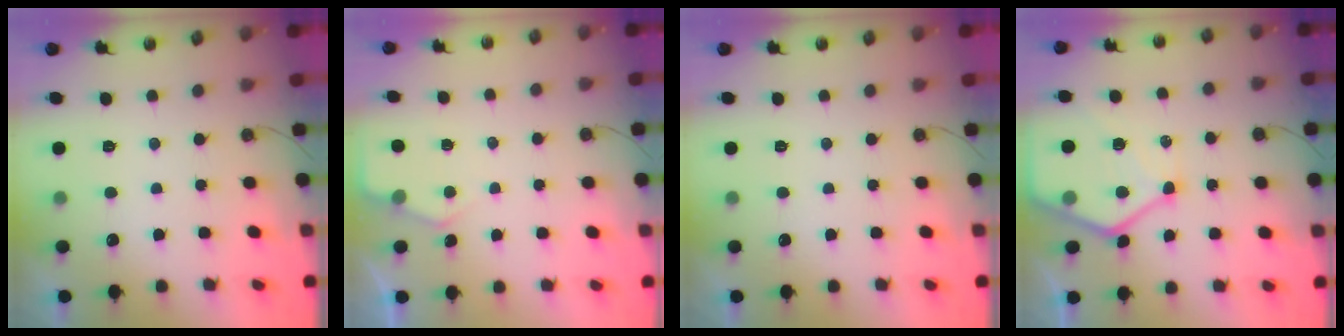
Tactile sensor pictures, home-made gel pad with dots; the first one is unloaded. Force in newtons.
{"total": 4.3, "press": 4.3, "slide": 0.5}
{"total": 0.0}
{"total": 16.0, "press": 15.9, "slide": 1.5}